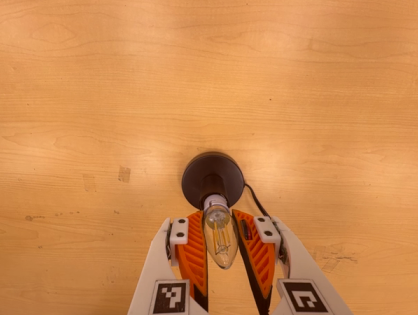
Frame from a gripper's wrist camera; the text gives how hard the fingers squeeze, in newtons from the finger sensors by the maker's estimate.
{"total": 12.8, "left": 12.6, "right": 13.0}